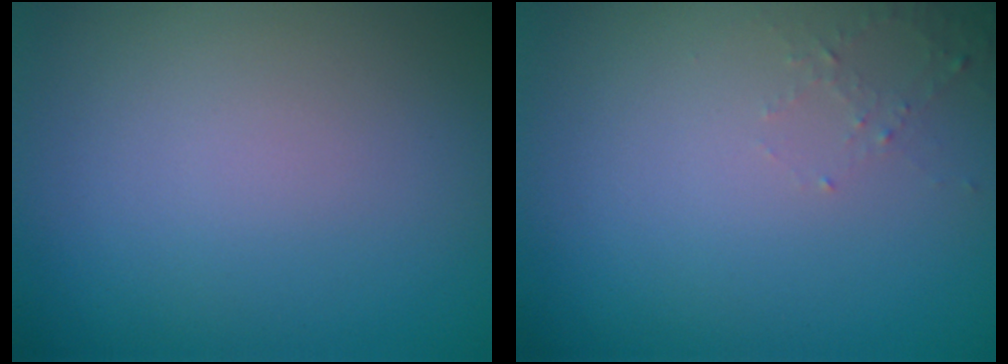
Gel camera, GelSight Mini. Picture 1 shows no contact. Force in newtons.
{"total": 1.1, "press": 1.0, "slide": 0.4}